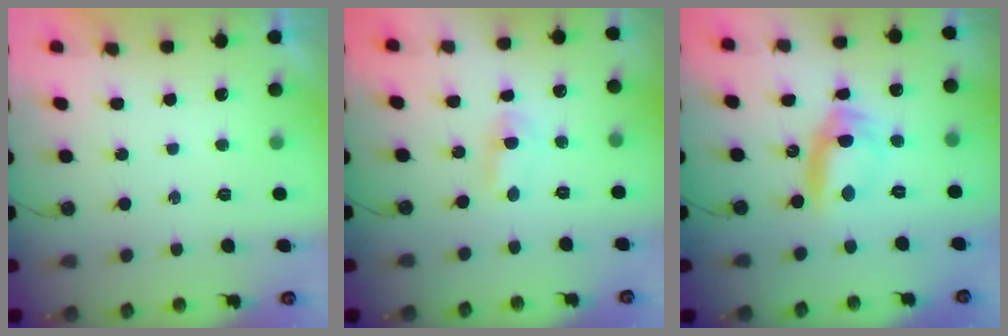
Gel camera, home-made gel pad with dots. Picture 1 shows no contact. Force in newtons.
{"total": 1.3, "press": 1.1, "slide": 0.7}
{"total": 10.0, "press": 9.9, "slide": 1.3}